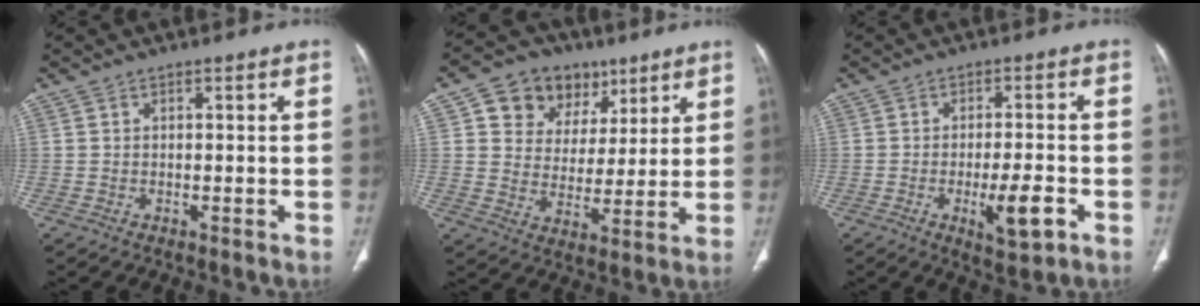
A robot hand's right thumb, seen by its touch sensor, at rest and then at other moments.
{"total": 13.4, "force": [6.8, 10.4, 5.2], "torque": [-0.046, -0.014, 0.111]}
{"total": 7.2, "force": [-2.7, 2.0, 6.3], "torque": [-0.097, 0.003, -0.038]}